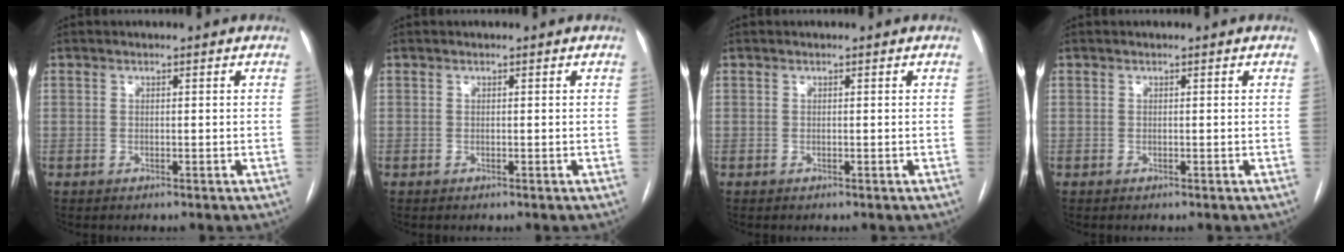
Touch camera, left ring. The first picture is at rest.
{"total": 0.0}
{"total": 0.0}
{"total": 0.0}